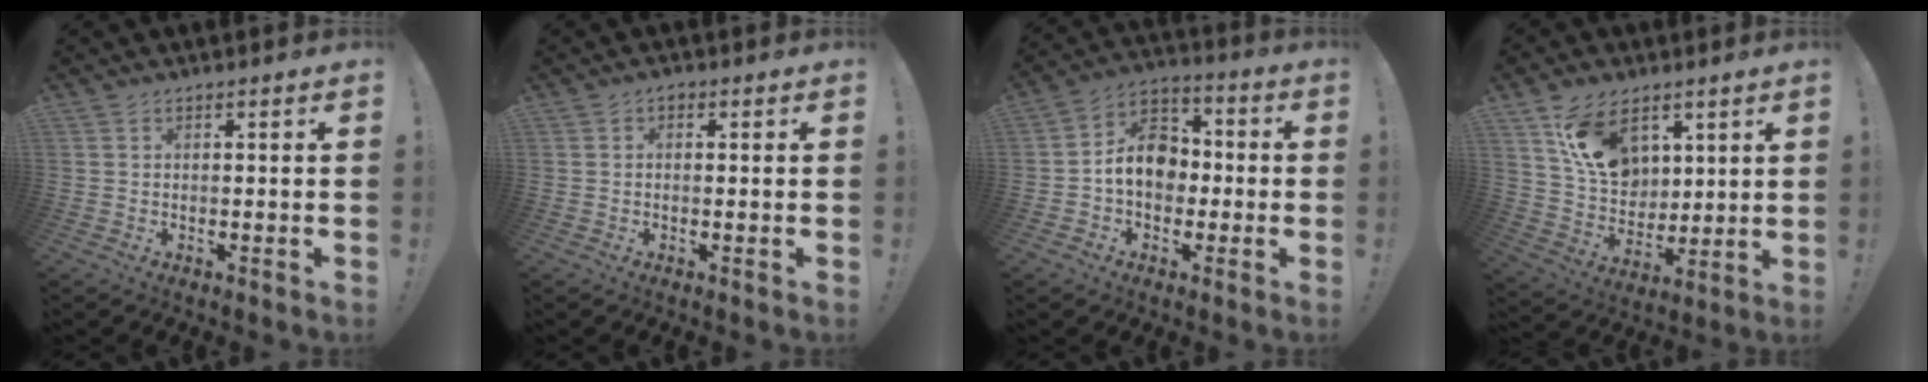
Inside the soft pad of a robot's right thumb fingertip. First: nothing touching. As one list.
[{"total": 0.8, "force": [0.0, 0.5, 0.5], "torque": [-0.010, 0.002, -0.001]}, {"total": 12.0, "force": [-0.7, 9.6, 7.3], "torque": [-0.124, 0.025, -0.005]}, {"total": 15.0, "force": [7.7, 10.2, 7.7], "torque": [-0.135, -0.034, 0.151]}]